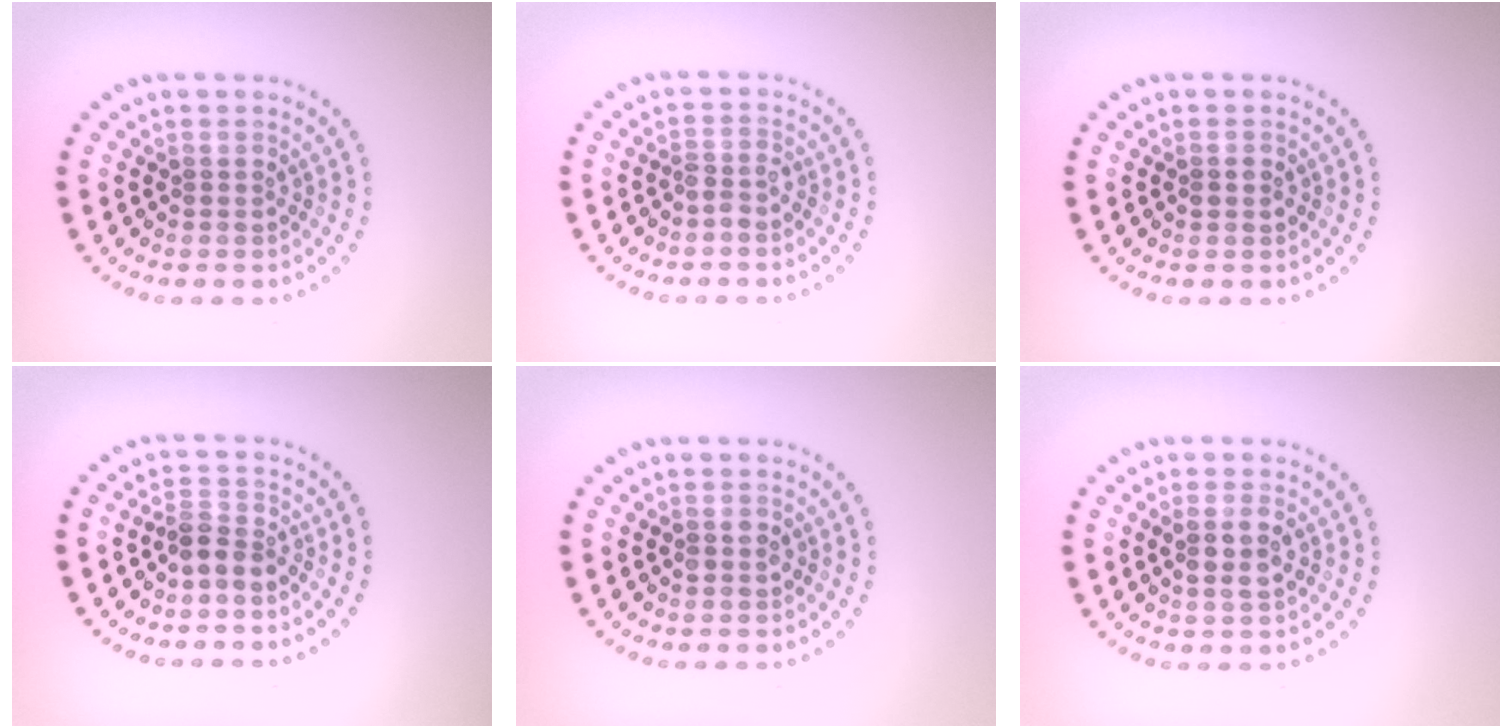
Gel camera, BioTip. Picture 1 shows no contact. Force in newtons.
{"total": 1.3, "press": 1.0, "slide": 0.9}
{"total": 1.0, "press": 1.0, "slide": 0.1}
{"total": 2.2, "press": 1.8, "slide": 1.3}
{"total": 1.4, "press": 1.4, "slide": 0.1}
{"total": 2.5, "press": 2.4, "slide": 0.7}